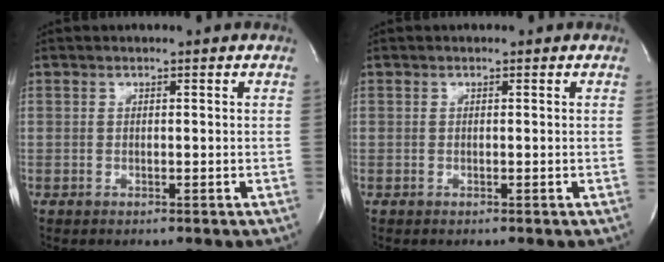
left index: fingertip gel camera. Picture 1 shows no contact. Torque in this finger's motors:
{"motor_torque": [0.17, -0.05, 0.04, 0.00]}